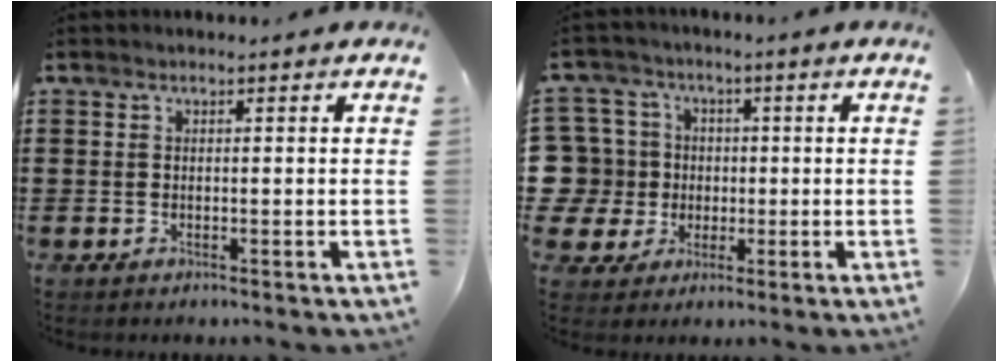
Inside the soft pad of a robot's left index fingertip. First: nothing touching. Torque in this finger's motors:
{"motor_torque": [0.13, 0.09, 0.03, 0.01]}